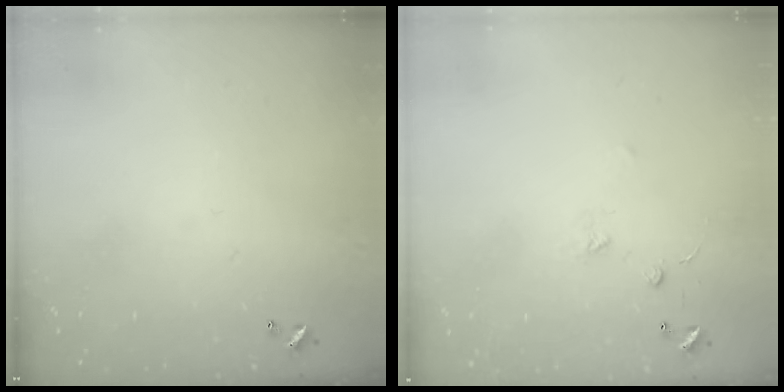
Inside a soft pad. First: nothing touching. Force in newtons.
{"total": 2.5, "press": 2.3, "slide": 1.0}